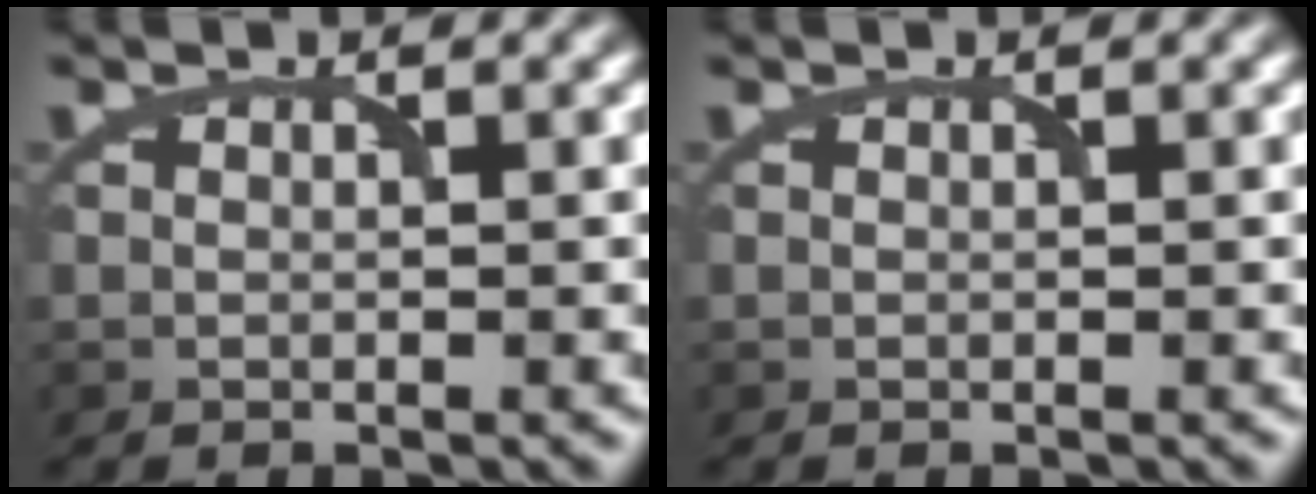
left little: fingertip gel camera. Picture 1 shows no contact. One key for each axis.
{"total": 0.0}